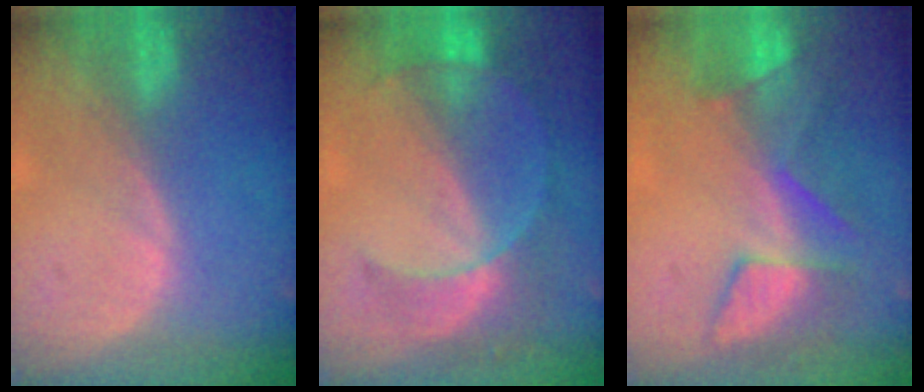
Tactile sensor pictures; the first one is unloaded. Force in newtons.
{"total": 7.6, "press": 6.7, "slide": 3.6}
{"total": 8.4, "press": 7.2, "slide": 4.3}